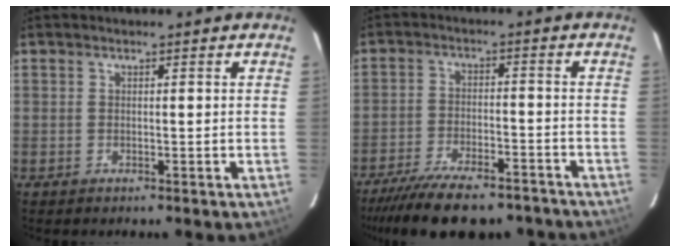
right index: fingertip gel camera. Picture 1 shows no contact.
{"total": 18.6, "force": [-15.4, 5.9, 8.5], "torque": [-0.177, -0.017, -0.224]}